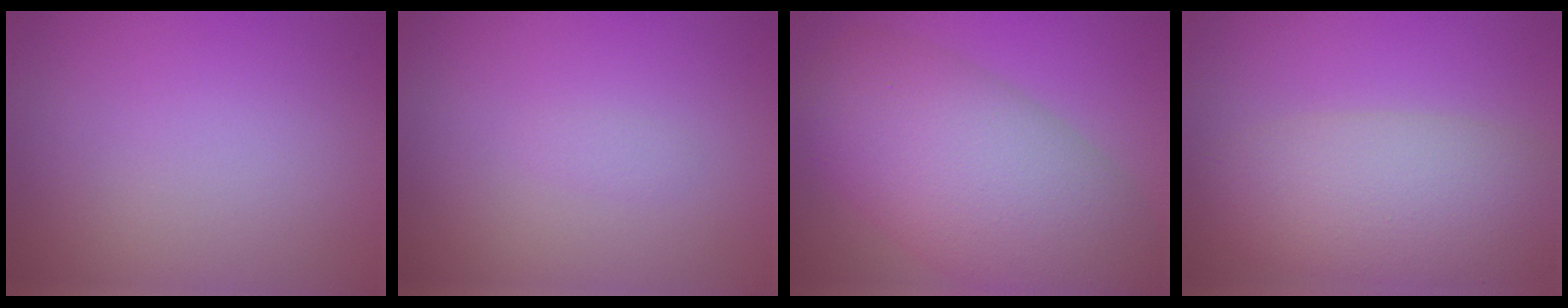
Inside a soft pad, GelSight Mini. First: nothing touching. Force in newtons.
{"total": 0.5, "press": 0.5, "slide": 0.0}
{"total": 11.8, "press": 11.8, "slide": 0.5}
{"total": 7.7, "press": 7.7, "slide": 0.6}